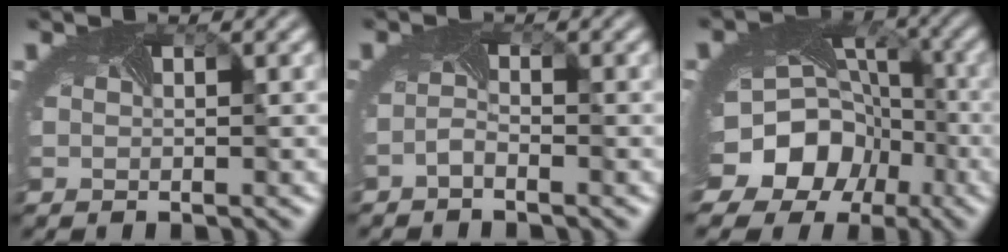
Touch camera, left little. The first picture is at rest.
{"total": 1.0, "force": [-1.0, -0.1, 0.3], "torque": [-0.016, -0.001, -0.021]}
{"total": 14.7, "force": [-6.6, 12.1, 5.3], "torque": [-0.110, -0.050, -0.106]}